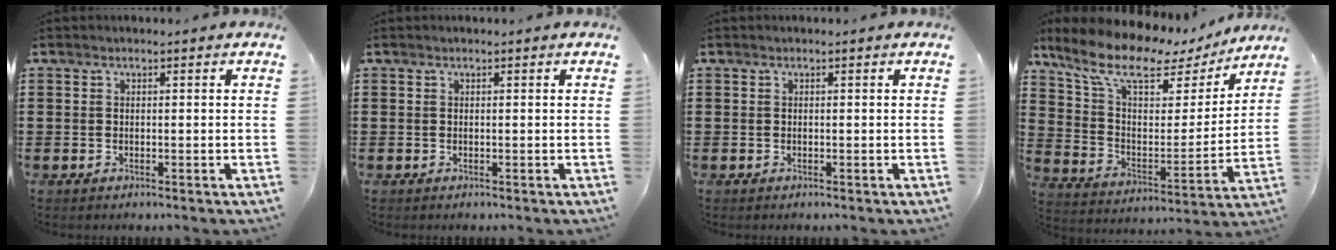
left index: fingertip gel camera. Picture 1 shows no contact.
{"total": 0.0}
{"total": 0.0}
{"total": 9.9, "force": [7.5, 3.6, 5.4], "torque": [-0.133, -0.044, 0.125]}